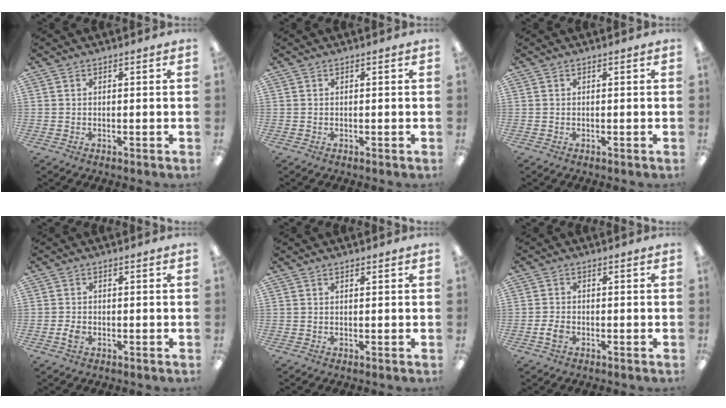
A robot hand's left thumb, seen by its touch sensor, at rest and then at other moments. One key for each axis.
{"total": 0.0}
{"total": 0.0}
{"total": 2.1, "fx": -0.7, "fy": 1.5, "fz": 1.4, "tx": -0.030, "ty": 0.000, "tz": -0.014}
{"total": 0.6, "fx": 0.4, "fy": 0.3, "fz": 0.4, "tx": -0.008, "ty": 0.002, "tz": 0.008}
{"total": 2.8, "fx": -1.1, "fy": 1.7, "fz": 1.8, "tx": -0.038, "ty": 0.003, "tz": -0.020}